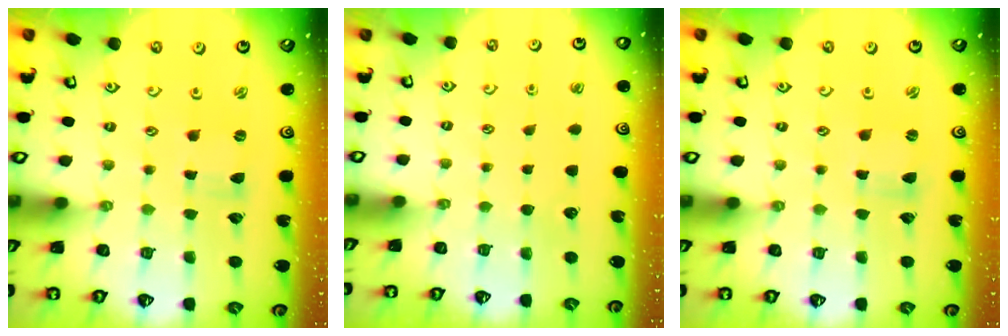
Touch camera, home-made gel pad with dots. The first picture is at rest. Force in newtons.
{"total": 0.0}
{"total": 0.0}